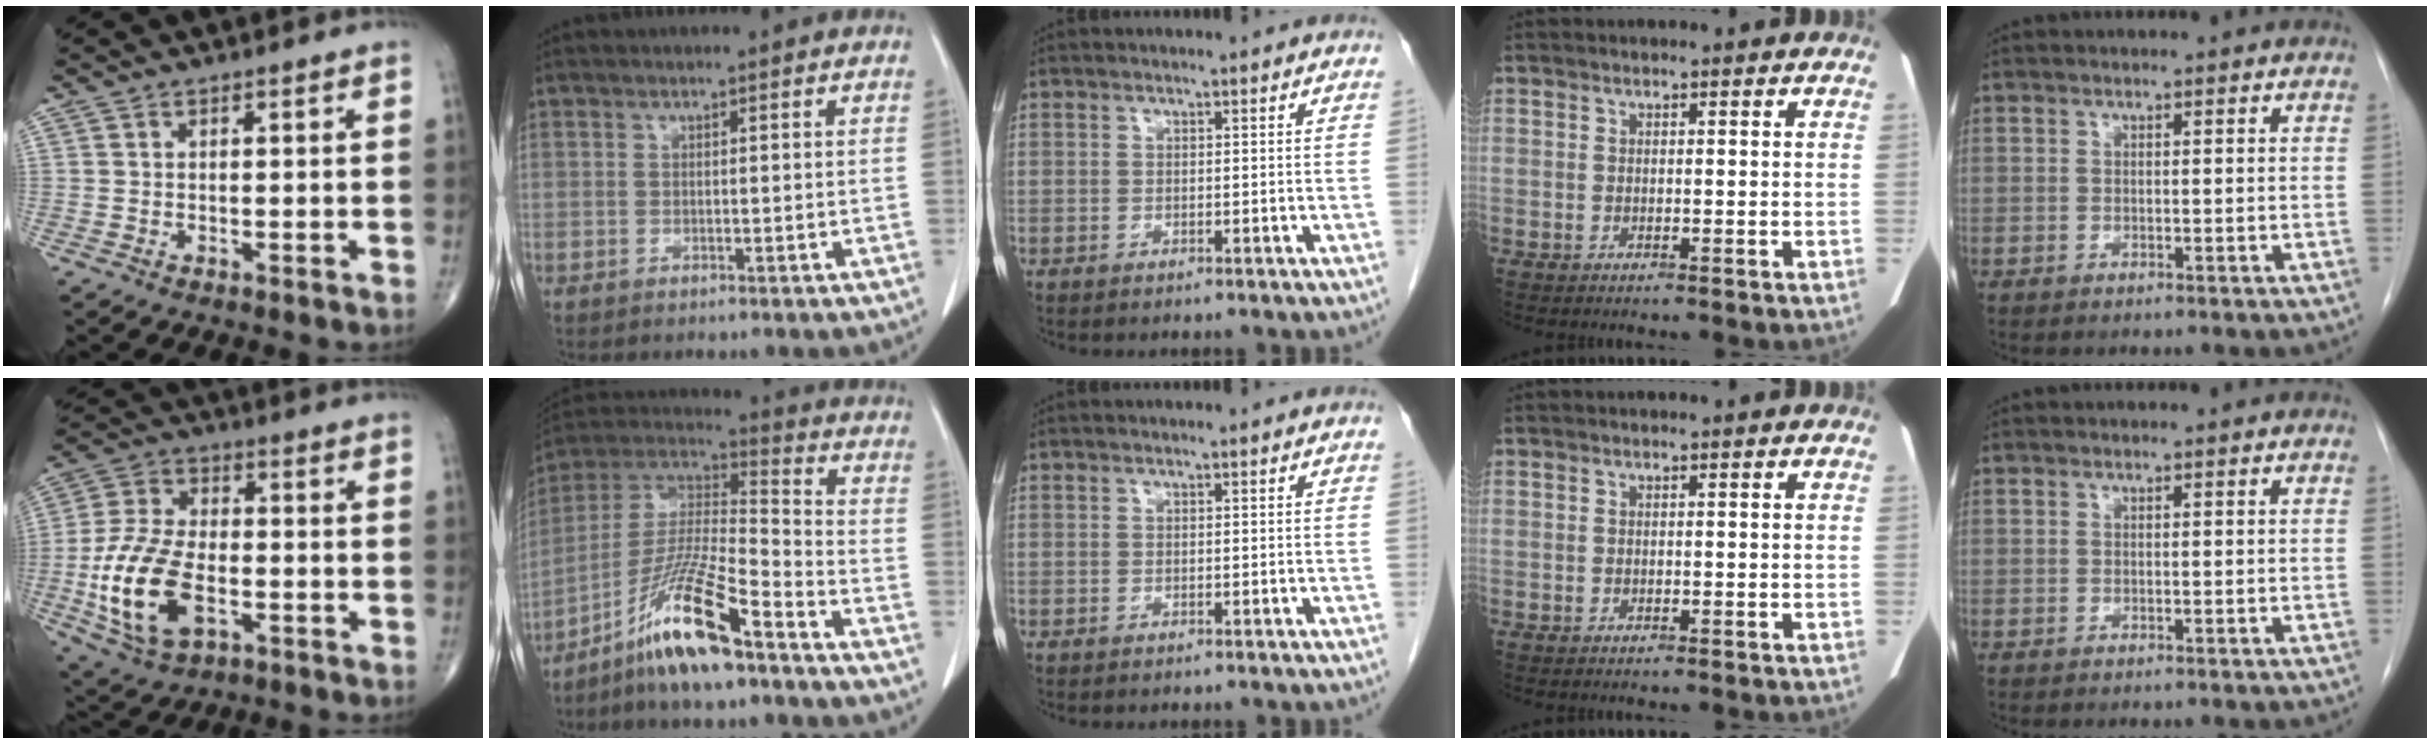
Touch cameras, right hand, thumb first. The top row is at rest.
{"thumb": {"total": 16.5, "force": [-4.4, 9.1, 13.0], "torque": [-0.261, 0.013, -0.078]}, "index": {"total": 14.5, "force": [-9.7, 1.0, 10.8], "torque": [-0.217, -0.004, -0.182]}}